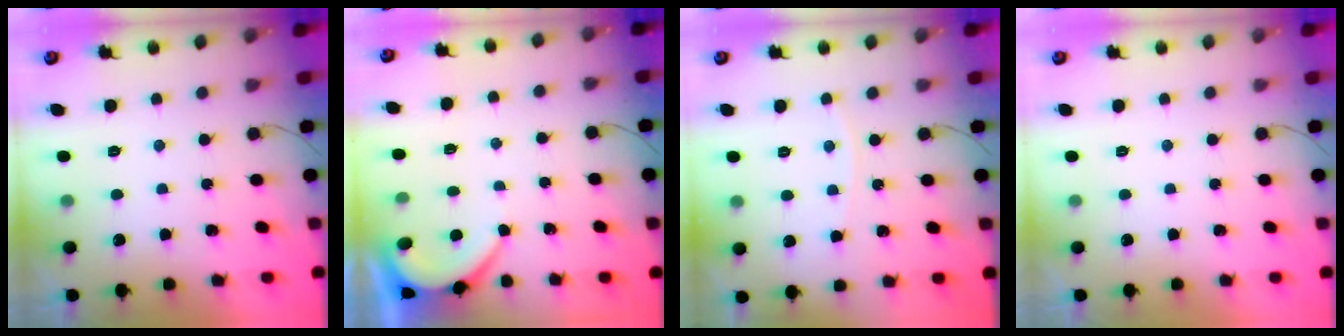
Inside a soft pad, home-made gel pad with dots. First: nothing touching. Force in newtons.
{"total": 3.1, "press": 3.1, "slide": 0.4}
{"total": 2.3, "press": 2.2, "slide": 0.3}
{"total": 0.0}